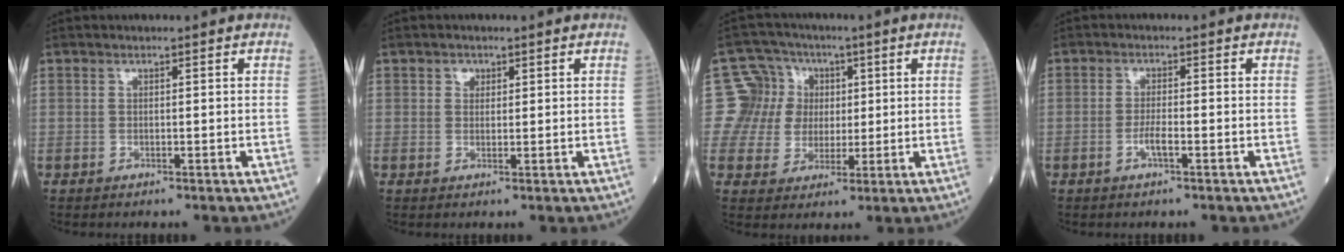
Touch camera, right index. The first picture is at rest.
{"total": 1.3, "force": [0.6, 1.1, 0.4], "torque": [-0.002, -0.001, 0.007]}
{"total": 8.4, "force": [1.6, 8.2, 0.8], "torque": [-0.011, 0.032, 0.032]}
{"total": 2.2, "force": [-1.0, 0.2, 2.0], "torque": [-0.038, 0.001, -0.020]}